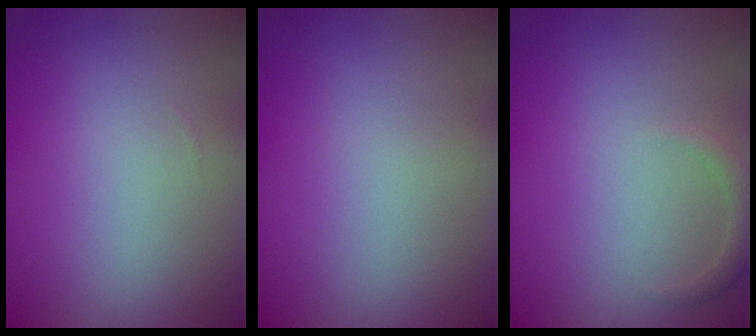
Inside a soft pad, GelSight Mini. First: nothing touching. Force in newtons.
{"total": 0.0}
{"total": 1.2, "press": 1.2, "slide": 0.2}